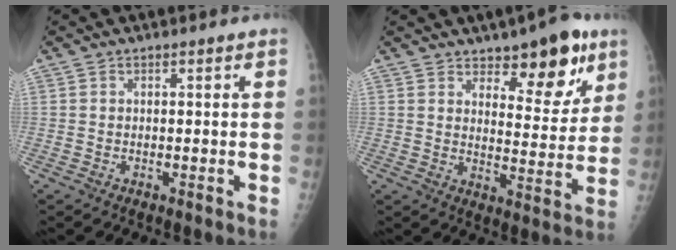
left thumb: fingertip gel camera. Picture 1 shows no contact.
{"total": 11.8, "force": [7.4, 5.2, 7.6], "torque": [-0.063, -0.047, 0.109]}